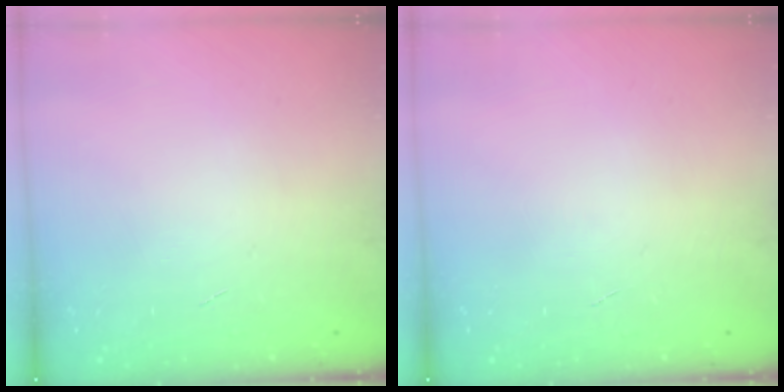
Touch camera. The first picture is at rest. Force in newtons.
{"total": 0.0}